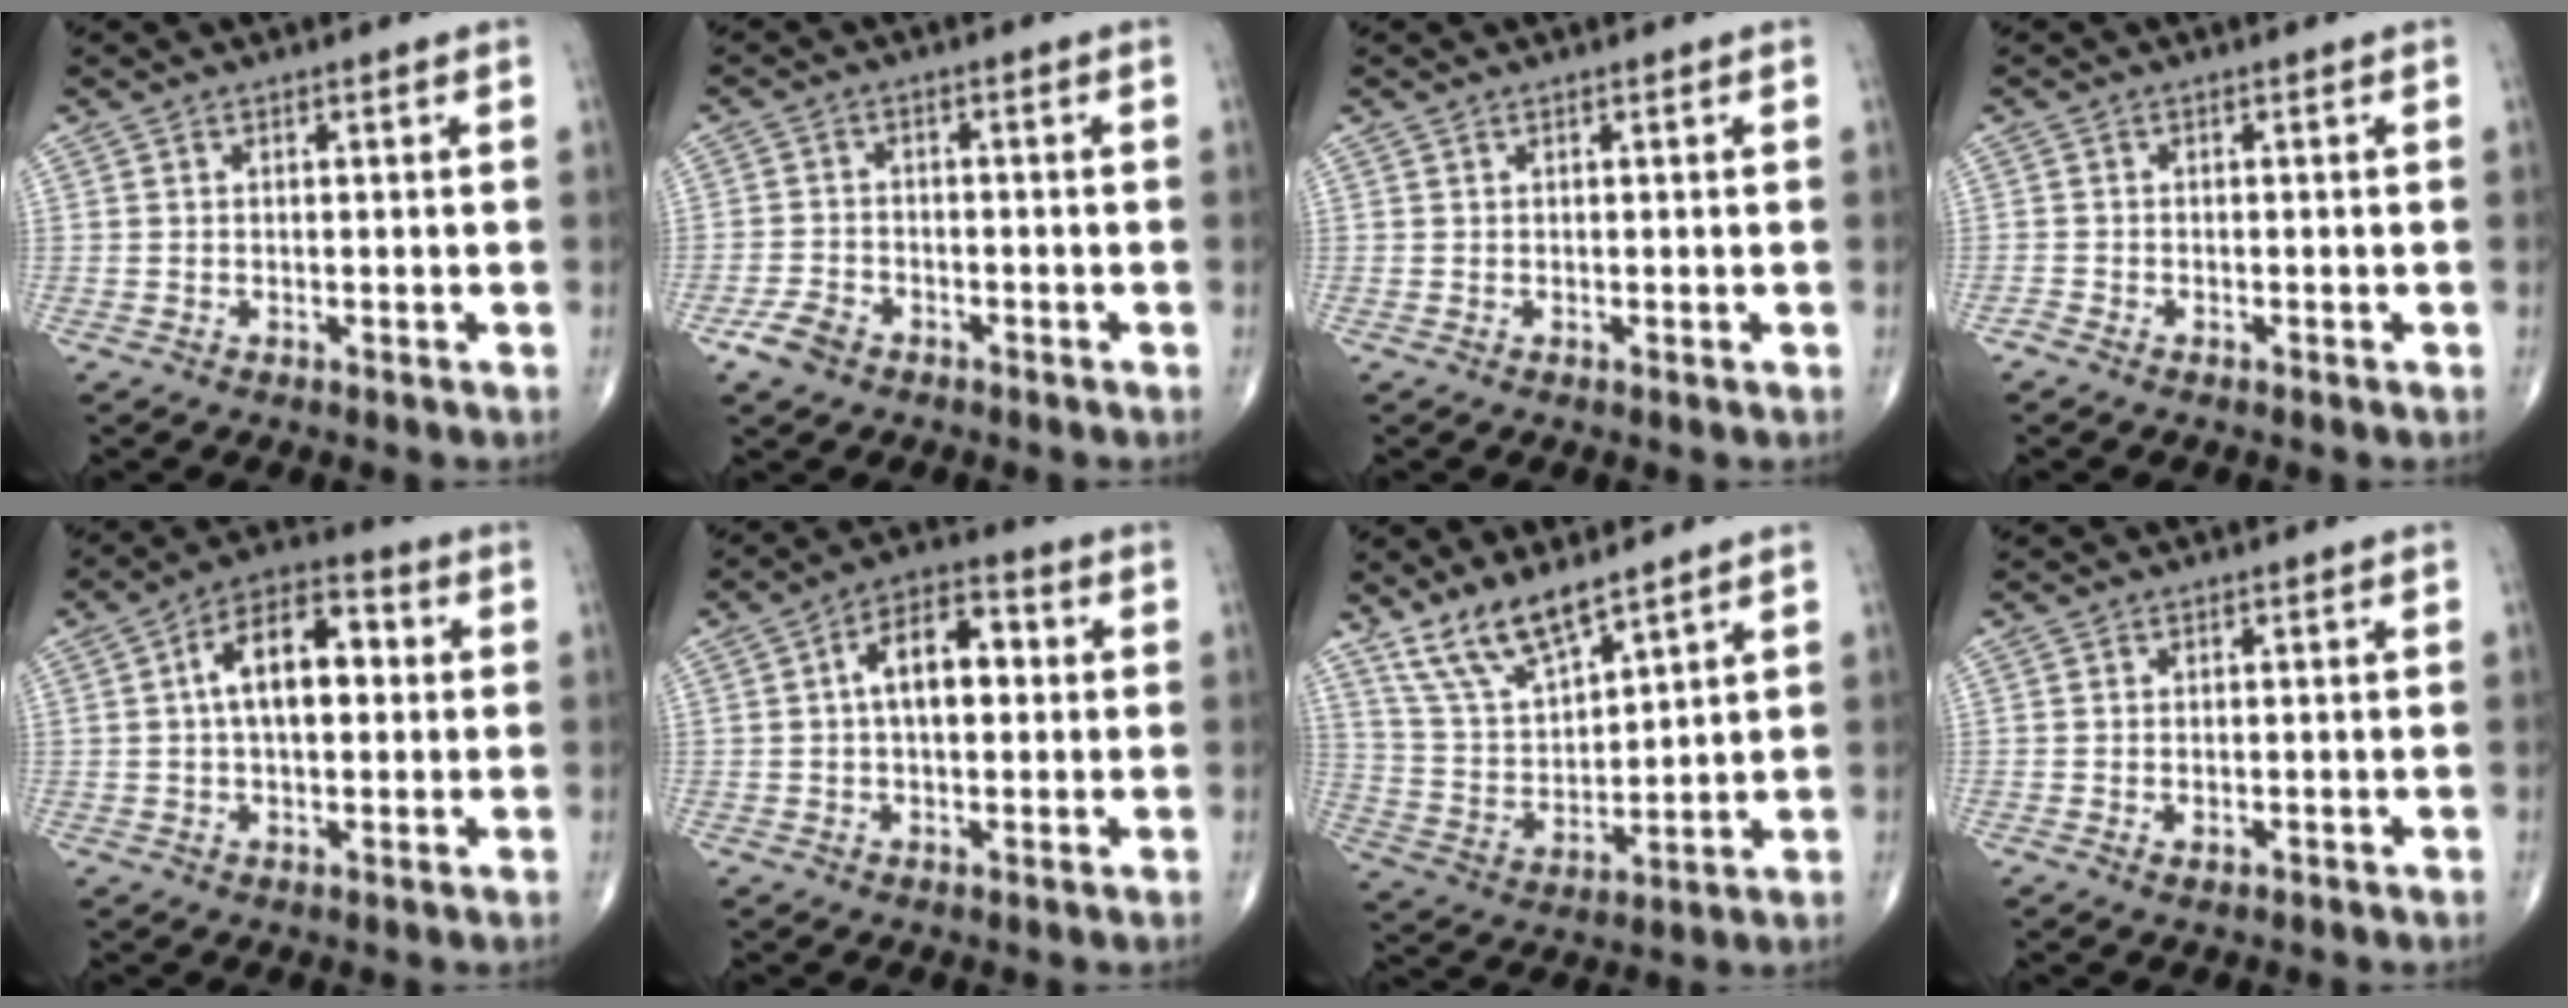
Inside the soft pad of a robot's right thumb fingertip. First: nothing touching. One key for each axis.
{"total": 4.3, "fx": -2.8, "fy": 2.6, "fz": 2.0, "tx": -0.040, "ty": 0.011, "tz": -0.049}
{"total": 0.0}
{"total": 1.0, "fx": -0.8, "fy": 0.4, "fz": 0.3, "tx": -0.012, "ty": 0.000, "tz": -0.020}
{"total": 11.9, "fx": 1.5, "fy": 6.6, "fz": 9.9, "tx": -0.149, "ty": 0.027, "tz": 0.015}
{"total": 9.8, "fx": 1.1, "fy": 5.5, "fz": 8.0, "tx": -0.118, "ty": 0.025, "tz": 0.011}
{"total": 10.8, "fx": 8.2, "fy": 3.4, "fz": 6.2, "tx": -0.114, "ty": -0.043, "tz": 0.176}
{"total": 1.3, "fx": -0.4, "fy": 0.7, "fz": 1.1, "tx": -0.020, "ty": -0.001, "tz": -0.004}